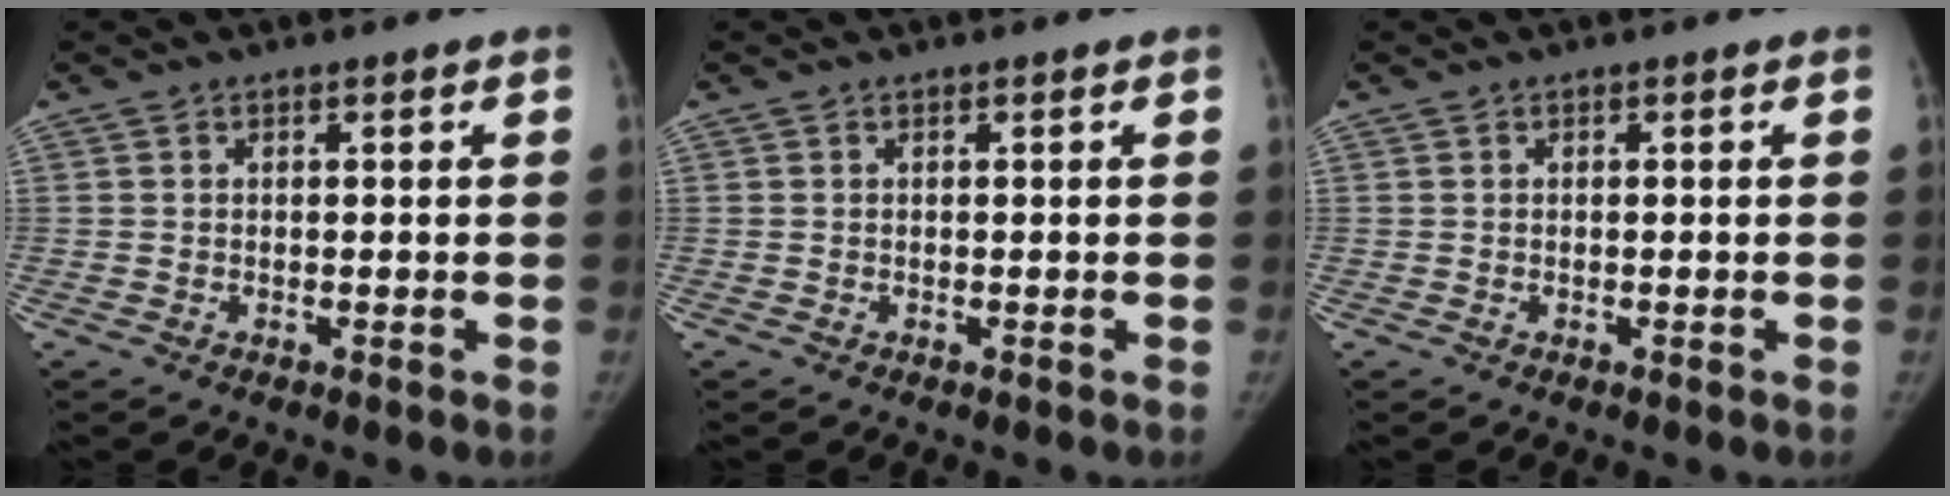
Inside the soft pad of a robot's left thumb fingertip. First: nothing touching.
{"total": 0.0}
{"total": 0.0}